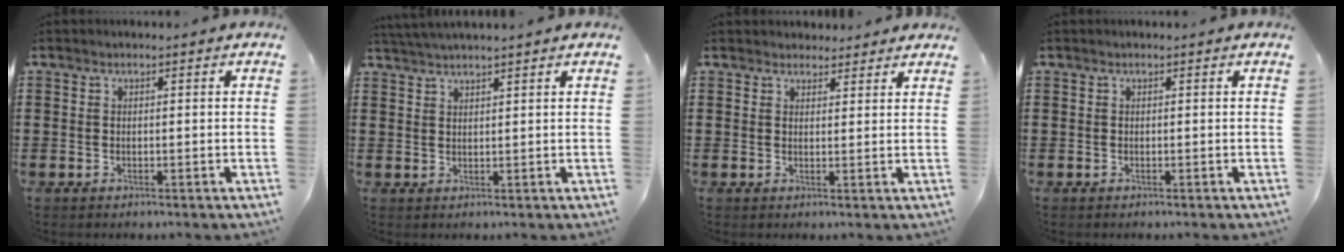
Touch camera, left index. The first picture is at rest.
{"total": 2.0, "force": [1.9, -0.6, 0.4], "torque": [-0.010, 0.000, 0.038]}
{"total": 2.3, "force": [2.1, 0.7, 0.0], "torque": [-0.005, 0.001, 0.042]}
{"total": 0.0}